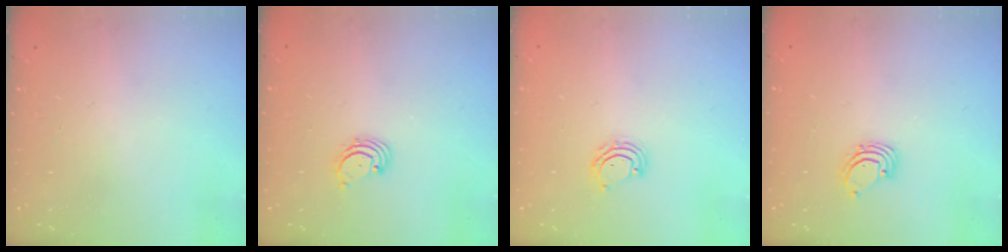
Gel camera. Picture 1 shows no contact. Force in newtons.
{"total": 1.7, "press": 1.6, "slide": 0.2}
{"total": 5.0, "press": 4.9, "slide": 0.3}
{"total": 1.6, "press": 1.6, "slide": 0.1}